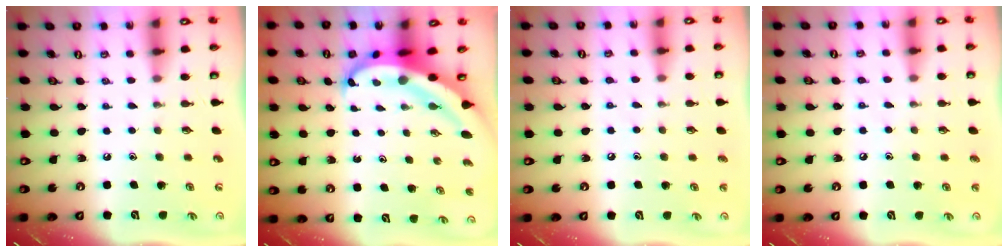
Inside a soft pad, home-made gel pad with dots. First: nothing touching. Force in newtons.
{"total": 7.8, "press": 7.7, "slide": 0.9}
{"total": 5.2, "press": 5.1, "slide": 0.6}
{"total": 5.2, "press": 5.1, "slide": 0.6}